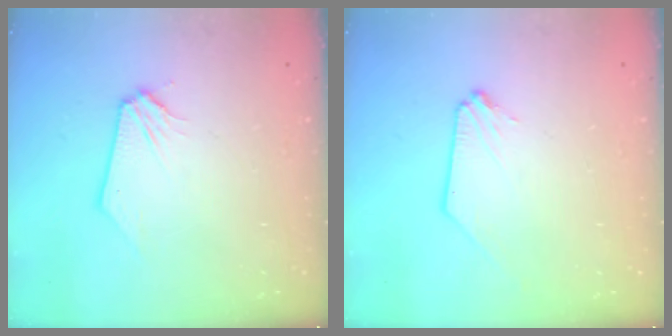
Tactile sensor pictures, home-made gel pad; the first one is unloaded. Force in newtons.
{"total": 0.0}